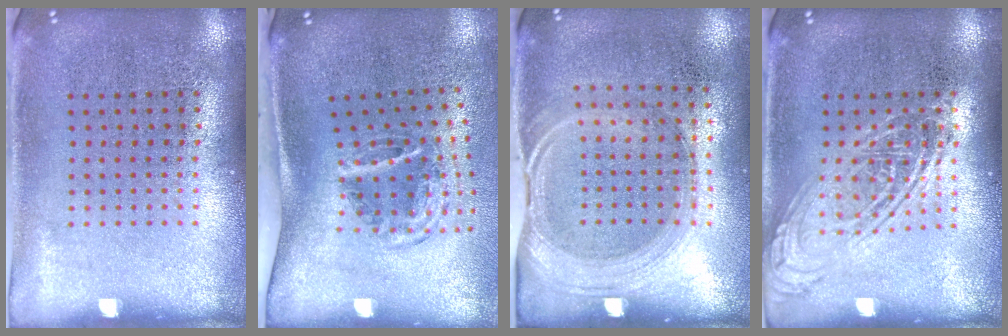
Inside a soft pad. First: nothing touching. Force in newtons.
{"total": 2.0, "press": 1.2, "slide": 1.6}
{"total": 1.5, "press": 1.3, "slide": 0.8}
{"total": 2.5, "press": 2.4, "slide": 0.3}